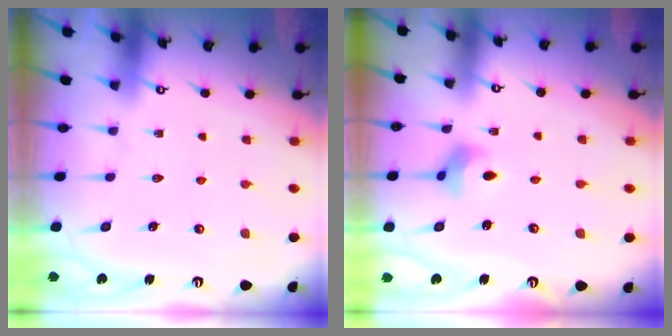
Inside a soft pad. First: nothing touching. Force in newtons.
{"total": 4.4, "press": 4.3, "slide": 0.7}